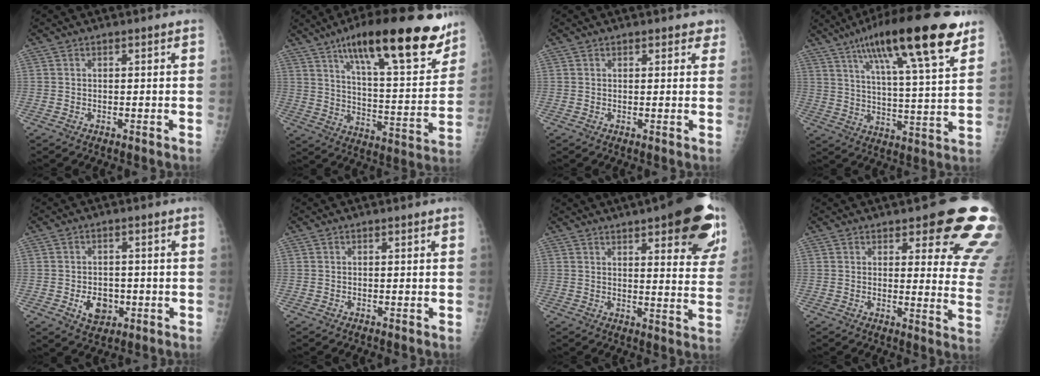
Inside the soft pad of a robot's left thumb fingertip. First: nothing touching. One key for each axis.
{"total": 24.8, "fx": 15.7, "fy": 6.9, "fz": 17.9, "tx": -0.232, "ty": -0.051, "tz": 0.240}
{"total": 2.1, "fx": 1.5, "fy": 1.2, "fz": 0.8, "tx": 0.016, "ty": -0.004, "tz": 0.010}
{"total": 22.8, "fx": 13.4, "fy": 4.5, "fz": 17.8, "tx": -0.271, "ty": -0.028, "tz": 0.211}
{"total": 5.7, "fx": -1.6, "fy": 4.3, "fz": 3.4, "tx": -0.032, "ty": 0.004, "tz": -0.018}
{"total": 0.0}
{"total": 21.2, "fx": 12.0, "fy": 6.2, "fz": 16.3, "tx": -0.175, "ty": -0.034, "tz": 0.142}
{"total": 15.9, "fx": 9.6, "fy": 5.2, "fz": 11.6, "tx": -0.091, "ty": -0.055, "tz": 0.101}